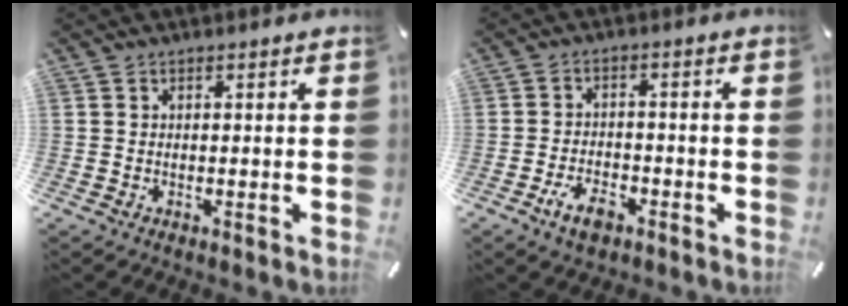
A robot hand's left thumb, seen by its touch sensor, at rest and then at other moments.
{"total": 5.8, "force": [-3.3, 3.1, 3.6], "torque": [-0.074, 0.017, -0.063]}